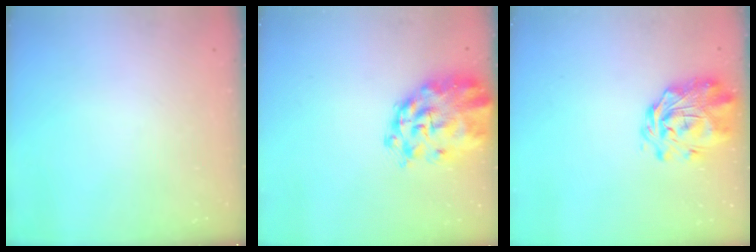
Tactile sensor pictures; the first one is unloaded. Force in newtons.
{"total": 8.3, "press": 7.8, "slide": 2.7}
{"total": 2.9, "press": 2.6, "slide": 1.4}